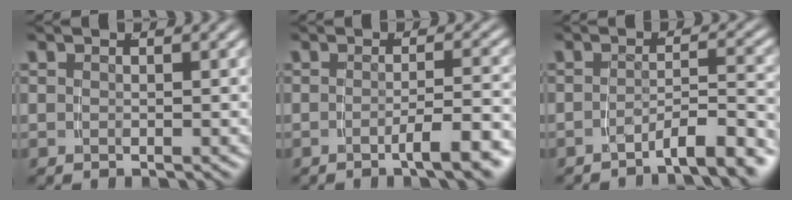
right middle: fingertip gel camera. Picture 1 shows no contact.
{"total": 3.3, "force": [-2.3, -0.2, 2.4], "torque": [-0.030, 0.001, -0.038]}
{"total": 4.8, "force": [-4.1, 0.3, 2.4], "torque": [-0.027, -0.003, -0.065]}